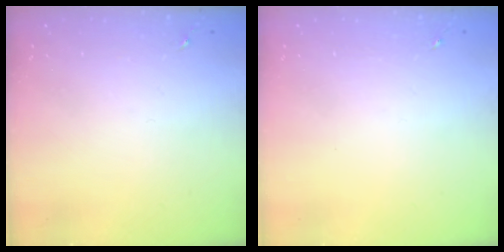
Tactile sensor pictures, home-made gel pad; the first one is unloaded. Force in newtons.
{"total": 0.0}